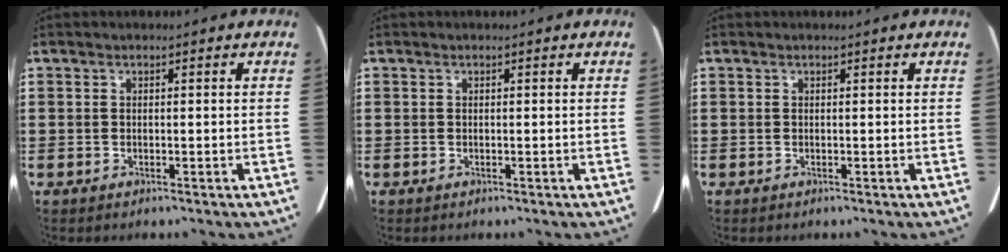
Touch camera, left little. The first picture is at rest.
{"total": 0.0}
{"total": 0.0}